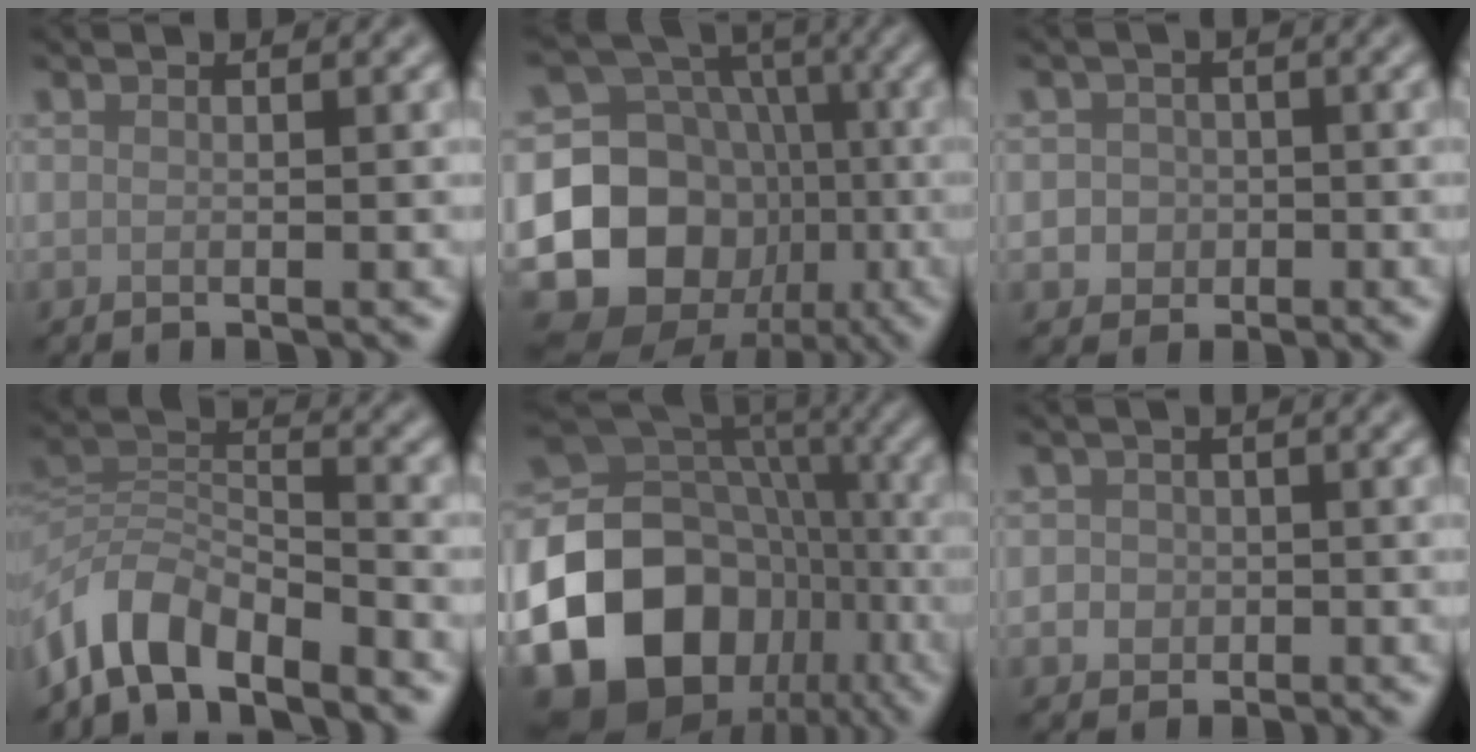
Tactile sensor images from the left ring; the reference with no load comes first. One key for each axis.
{"total": 21.0, "fx": -7.1, "fy": 18.1, "fz": 7.9, "tx": -0.166, "ty": -0.020, "tz": -0.143}
{"total": 2.2, "fx": -0.4, "fy": 2.1, "fz": 0.5, "tx": 0.013, "ty": 0.000, "tz": -0.017}
{"total": 6.4, "fx": -5.2, "fy": 2.3, "fz": 3.0, "tx": -0.046, "ty": -0.001, "tz": -0.108}
{"total": 20.2, "fx": -7.2, "fy": 16.2, "fz": 9.8, "tx": -0.191, "ty": -0.020, "tz": -0.121}
{"total": 2.2, "fx": -0.4, "fy": 2.1, "fz": 0.5, "tx": 0.010, "ty": 0.005, "tz": -0.017}